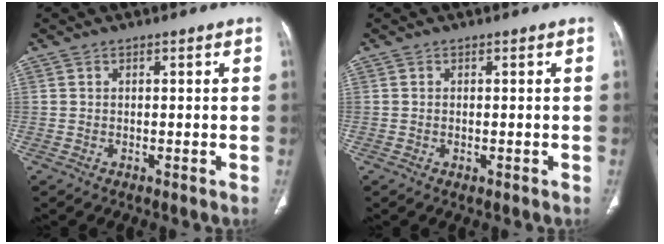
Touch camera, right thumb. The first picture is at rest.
{"total": 0.6, "force": [-0.2, 0.3, 0.5], "torque": [-0.012, -0.002, -0.001]}